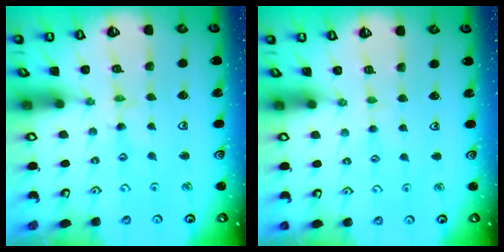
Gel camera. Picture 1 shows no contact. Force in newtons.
{"total": 1.5, "press": 1.5, "slide": 0.3}